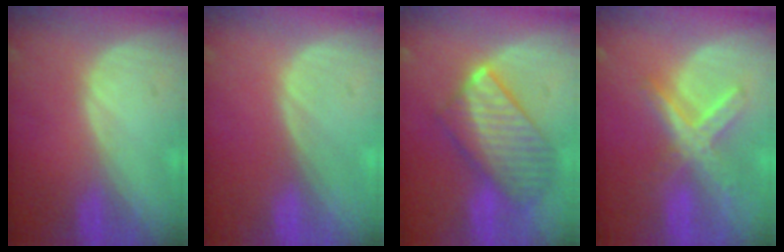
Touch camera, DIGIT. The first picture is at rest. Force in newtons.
{"total": 0.0}
{"total": 10.1, "press": 10.1, "slide": 0.9}
{"total": 7.2, "press": 6.3, "slide": 3.5}